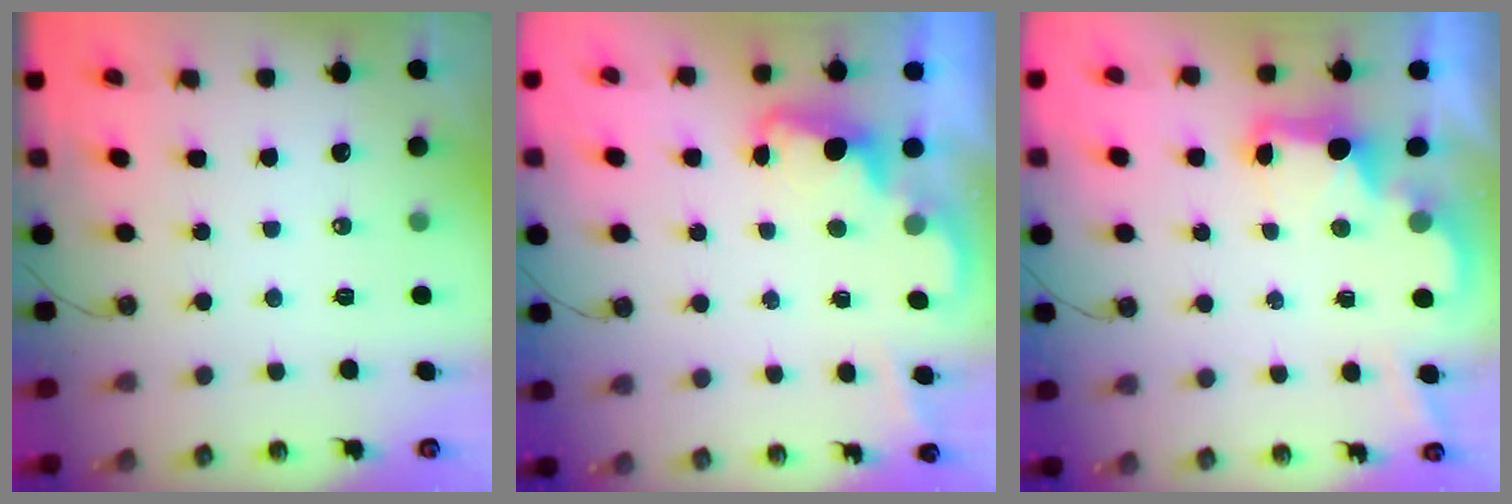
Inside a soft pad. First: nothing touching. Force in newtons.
{"total": 2.4, "press": 2.3, "slide": 0.5}
{"total": 3.0, "press": 2.9, "slide": 0.6}